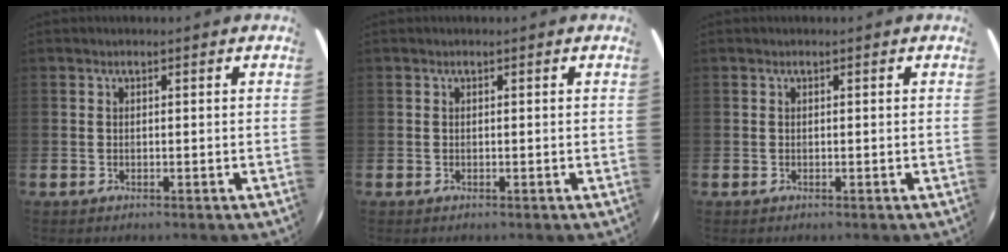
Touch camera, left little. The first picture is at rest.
{"total": 0.0}
{"total": 0.0}